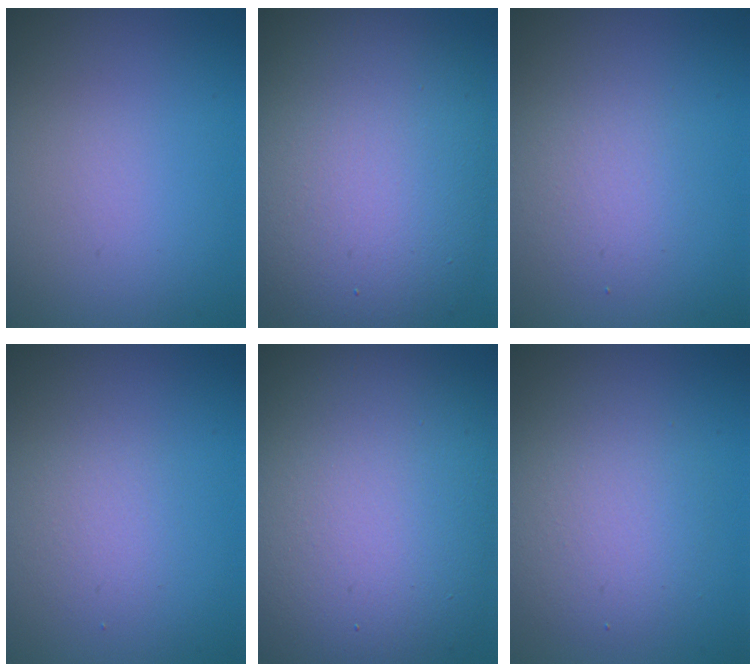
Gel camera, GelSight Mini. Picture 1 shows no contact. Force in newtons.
{"total": 11.9, "press": 11.9, "slide": 0.7}
{"total": 2.2, "press": 2.2, "slide": 0.1}
{"total": 1.6, "press": 1.6, "slide": 0.1}
{"total": 15.1, "press": 15.1, "slide": 1.0}
{"total": 3.9, "press": 3.9, "slide": 0.1}